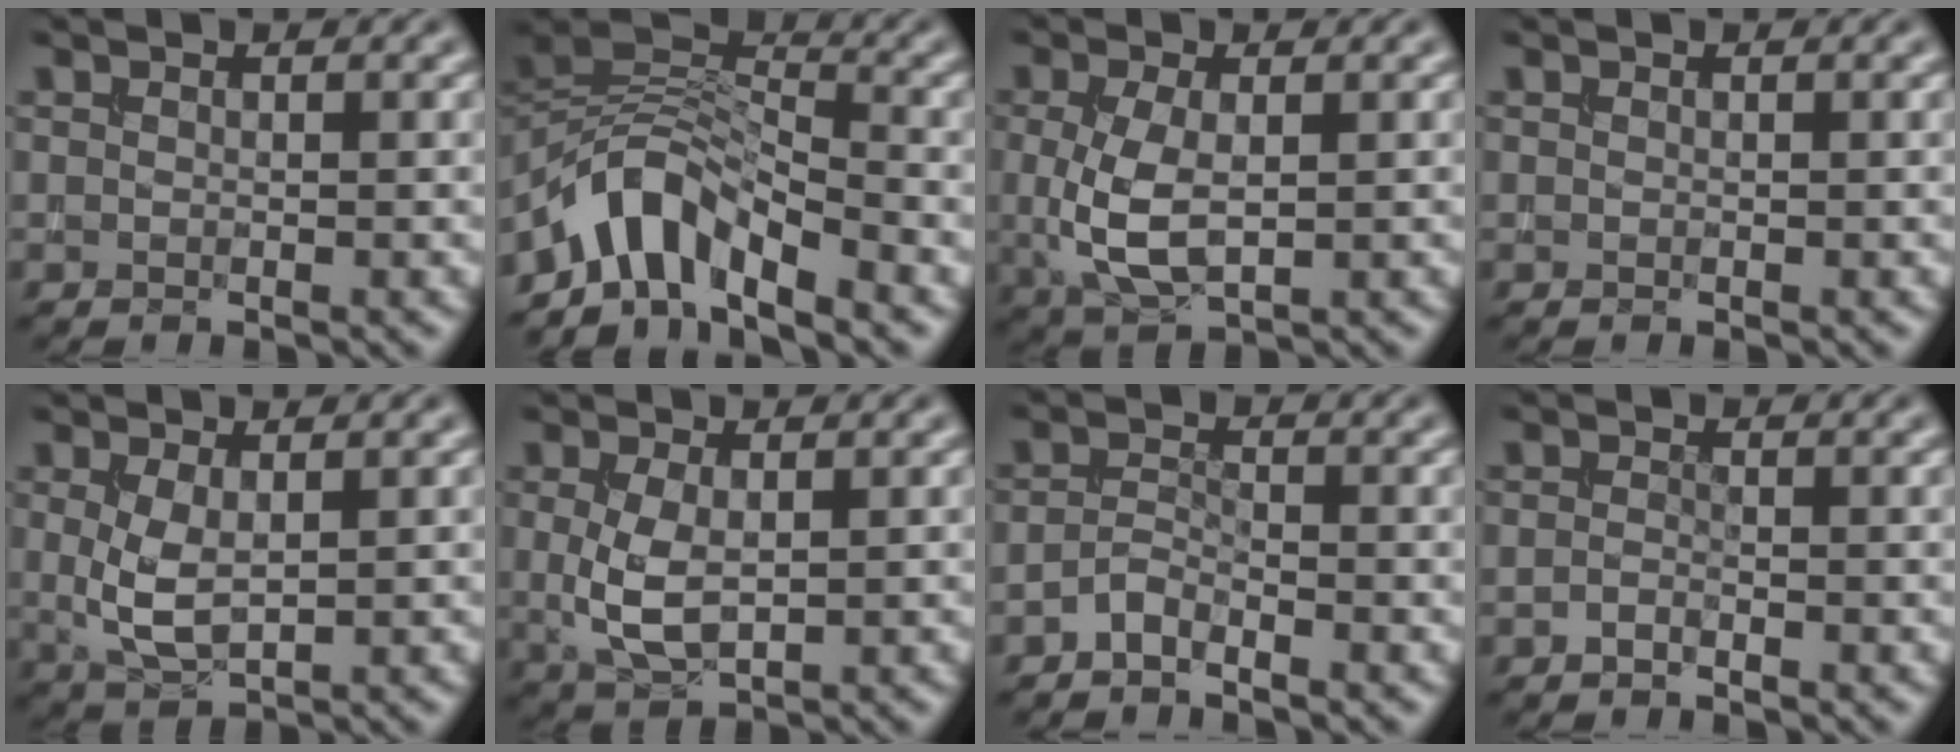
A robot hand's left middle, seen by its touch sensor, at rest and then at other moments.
{"total": 5.8, "force": [-4.5, 2.1, 2.9], "torque": [-0.039, 0.006, -0.095]}
{"total": 4.8, "force": [-0.1, 2.4, 4.2], "torque": [-0.102, -0.004, 0.001]}
{"total": 0.0}
{"total": 3.3, "force": [0.3, 1.5, 2.9], "torque": [-0.069, -0.002, 0.010]}
{"total": 3.8, "force": [0.0, 2.0, 3.3], "torque": [-0.077, 0.001, 0.005]}
{"total": 1.5, "force": [-1.3, 0.2, 0.6], "torque": [-0.017, 0.006, -0.032]}
{"total": 0.7, "force": [-0.7, 0.0, 0.3], "torque": [-0.007, 0.001, -0.015]}